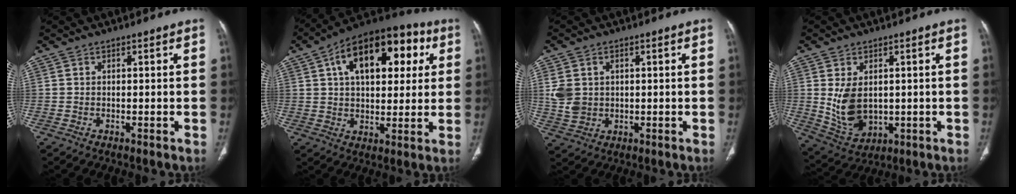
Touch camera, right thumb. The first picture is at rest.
{"total": 21.5, "force": [6.9, 11.9, 16.5], "torque": [-0.211, 0.019, 0.097]}
{"total": 6.1, "force": [1.1, 4.9, 3.5], "torque": [-0.064, -0.004, 0.032]}
{"total": 9.0, "force": [0.7, 6.1, 6.6], "torque": [-0.110, -0.013, 0.036]}